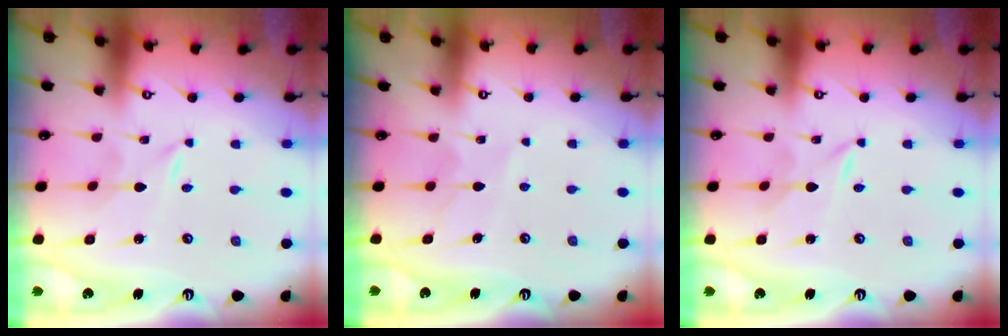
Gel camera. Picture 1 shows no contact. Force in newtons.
{"total": 4.3, "press": 4.2, "slide": 0.4}
{"total": 0.8, "press": 0.8, "slide": 0.2}